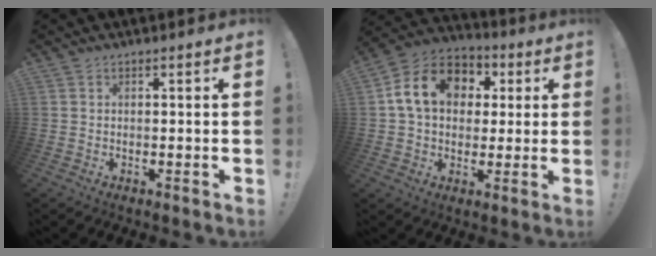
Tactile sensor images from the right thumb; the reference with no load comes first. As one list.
[{"total": 15.3, "force": [3.9, 11.7, 9.0], "torque": [-0.144, 0.009, 0.078]}]